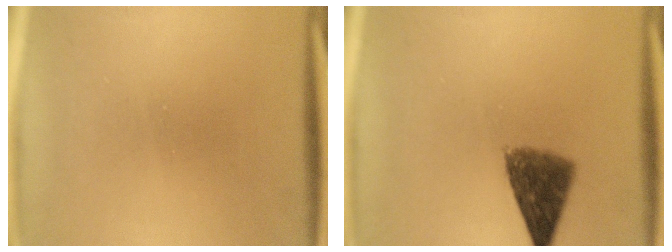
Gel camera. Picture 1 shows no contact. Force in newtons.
{"total": 7.4}